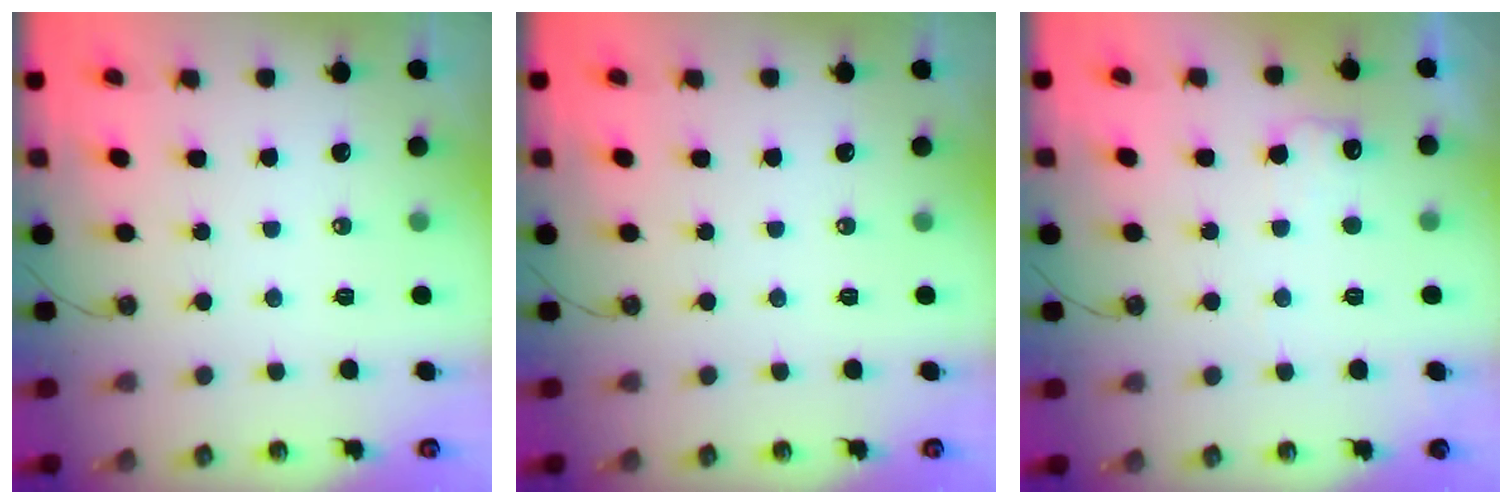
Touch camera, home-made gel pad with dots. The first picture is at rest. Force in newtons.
{"total": 0.0}
{"total": 7.5, "press": 7.5, "slide": 0.5}